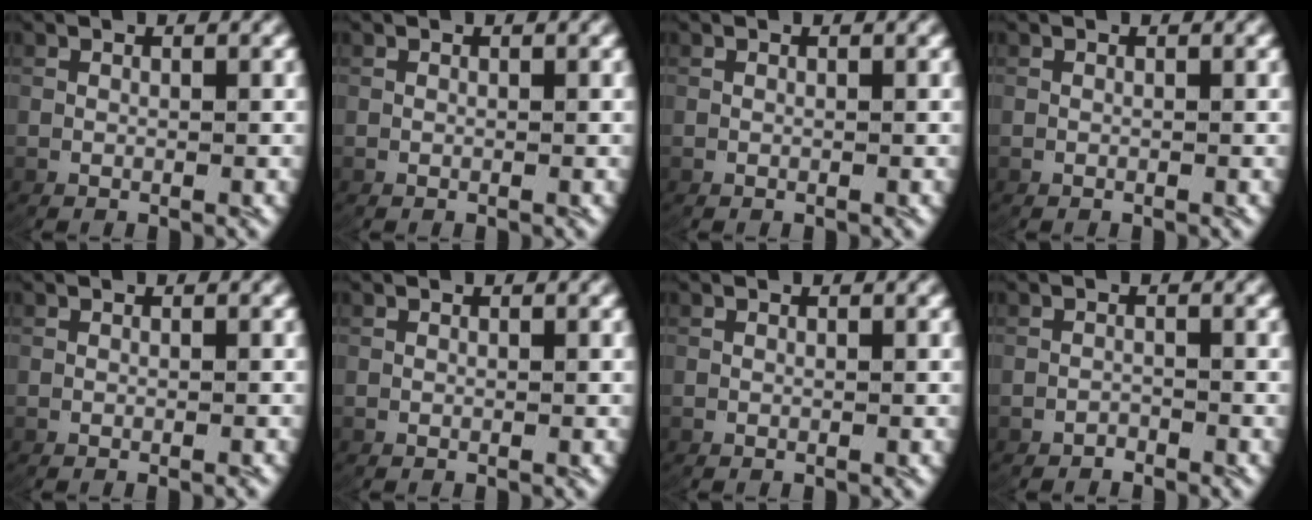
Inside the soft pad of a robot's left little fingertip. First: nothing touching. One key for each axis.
{"total": 0.0}
{"total": 0.0}
{"total": 0.0}
{"total": 0.6, "fx": -0.5, "fy": 0.0, "fz": 0.2, "tx": 0.001, "ty": 0.006, "tz": -0.009}
{"total": 0.0}
{"total": 0.0}
{"total": 1.6, "fx": -1.5, "fy": -0.4, "fz": -0.3, "tx": 0.005, "ty": -0.007, "tz": -0.023}